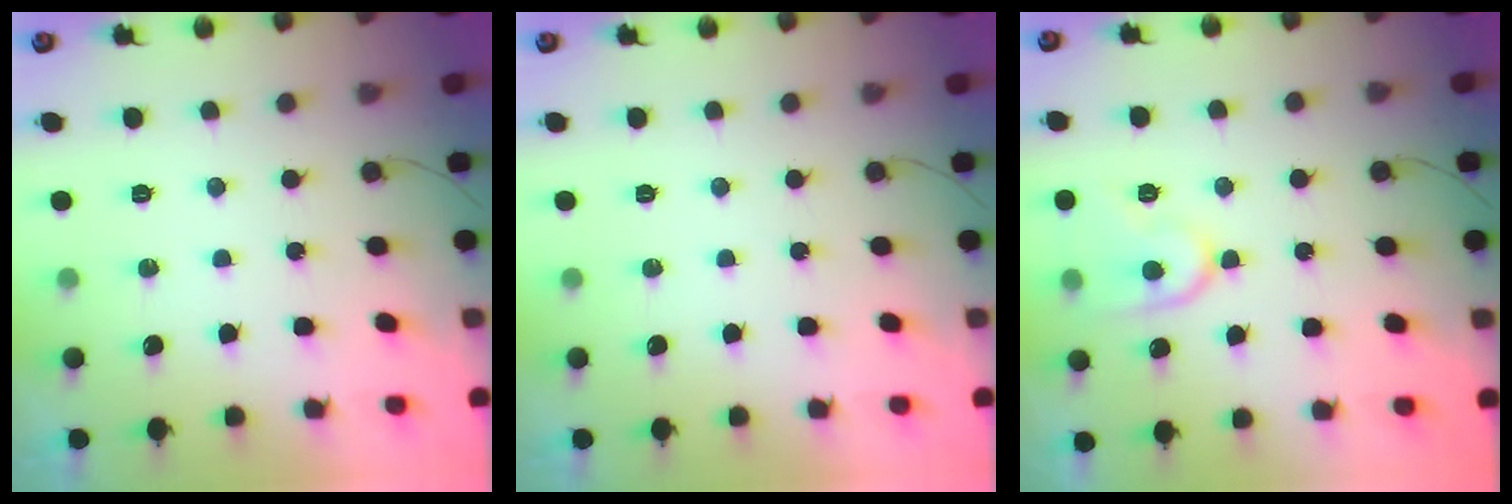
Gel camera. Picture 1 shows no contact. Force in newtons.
{"total": 0.0}
{"total": 11.7, "press": 11.7, "slide": 1.0}